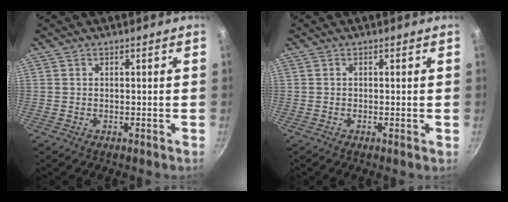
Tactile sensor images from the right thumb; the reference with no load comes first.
{"total": 0.6, "force": [-0.1, 0.0, 0.6], "torque": [-0.009, -0.002, -0.005]}